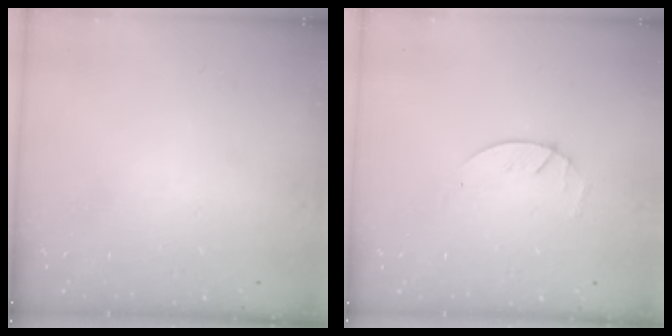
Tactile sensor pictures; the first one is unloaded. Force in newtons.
{"total": 2.9, "press": 2.9, "slide": 0.4}